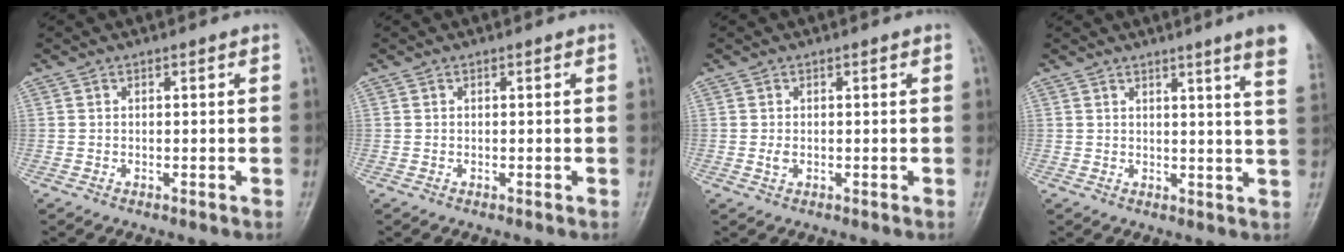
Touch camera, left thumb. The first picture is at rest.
{"total": 0.0}
{"total": 1.2, "force": [0.1, 0.7, 1.0], "torque": [-0.017, -0.002, 0.004]}
{"total": 8.9, "force": [6.0, -0.5, 6.6], "torque": [-0.074, -0.025, 0.056]}